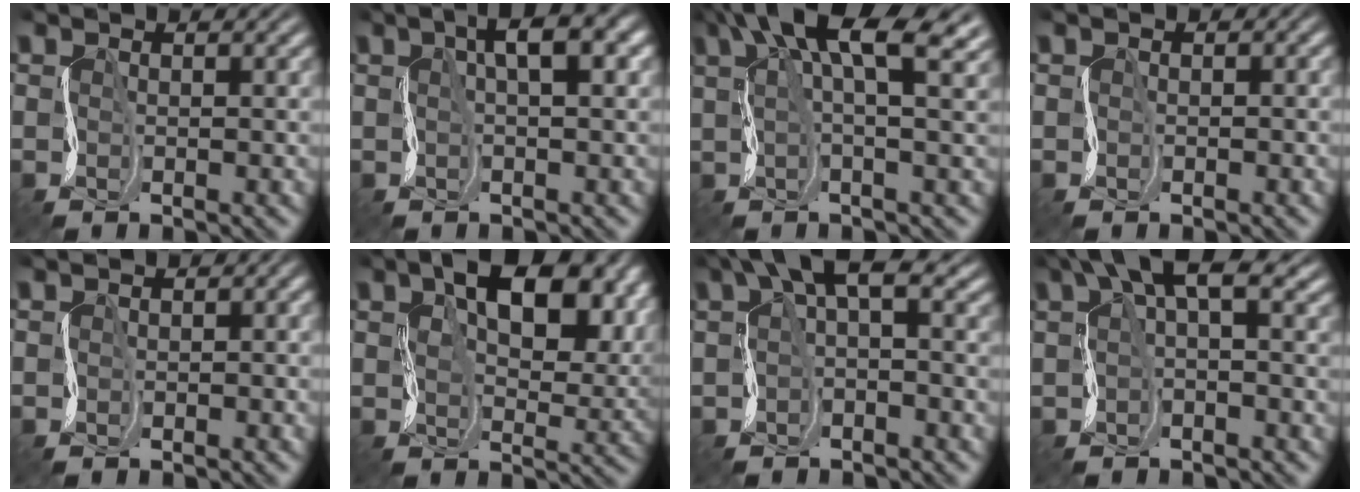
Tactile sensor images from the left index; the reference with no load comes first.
{"total": 4.6, "force": [1.6, 1.2, 4.2], "torque": [-0.066, 0.014, 0.020]}
{"total": 9.6, "force": [5.5, 2.5, 7.5], "torque": [-0.134, 0.018, 0.091]}
{"total": 0.7, "force": [-0.1, 0.5, 0.6], "torque": [-0.009, 0.000, -0.003]}
{"total": 2.2, "force": [0.1, 1.4, 1.7], "torque": [-0.019, 0.002, -0.001]}
{"total": 12.1, "force": [4.7, 6.3, 9.2], "torque": [-0.142, 0.008, 0.075]}
{"total": 5.2, "force": [2.1, 1.8, 4.4], "torque": [-0.071, 0.017, 0.025]}
{"total": 5.1, "force": [2.5, 1.4, 4.2], "torque": [-0.067, 0.016, 0.036]}